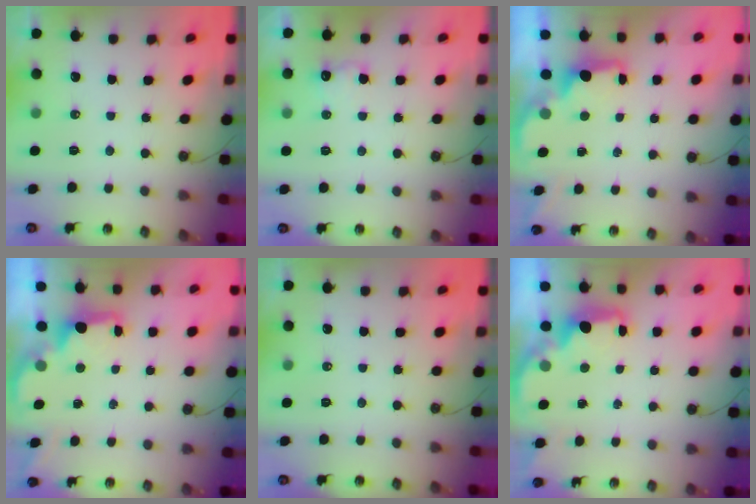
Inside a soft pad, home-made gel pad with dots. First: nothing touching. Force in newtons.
{"total": 6.6, "press": 6.5, "slide": 1.1}
{"total": 1.6, "press": 1.4, "slide": 0.7}
{"total": 1.6, "press": 1.4, "slide": 0.7}
{"total": 0.0}
{"total": 2.3, "press": 2.1, "slide": 0.7}